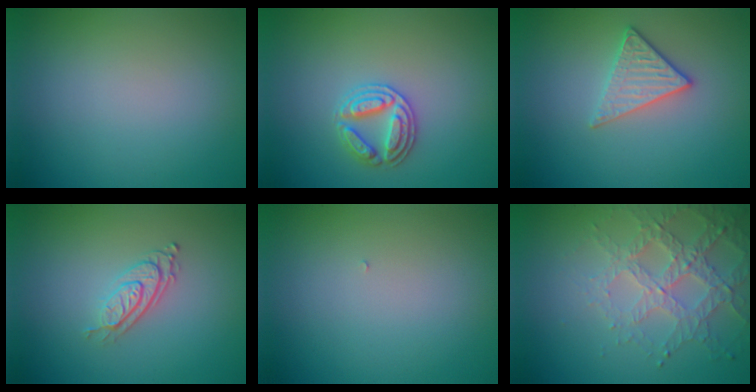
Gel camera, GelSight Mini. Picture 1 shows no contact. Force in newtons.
{"total": 2.8, "press": 2.8, "slide": 0.2}
{"total": 2.8, "press": 2.5, "slide": 1.3}
{"total": 2.8, "press": 2.1, "slide": 1.9}
{"total": 0.0}
{"total": 3.9, "press": 3.7, "slide": 1.3}